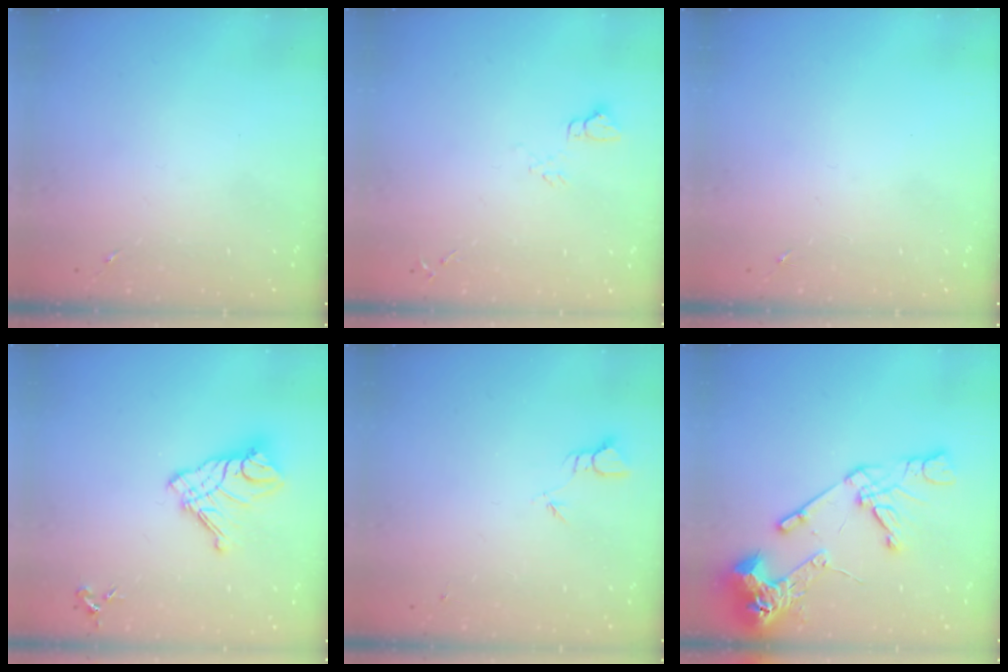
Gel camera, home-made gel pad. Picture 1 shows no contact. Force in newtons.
{"total": 4.6, "press": 4.6, "slide": 0.5}
{"total": 0.0}
{"total": 14.1, "press": 14.1, "slide": 1.5}
{"total": 2.3, "press": 2.3, "slide": 0.1}
{"total": 19.7, "press": 19.5, "slide": 2.6}